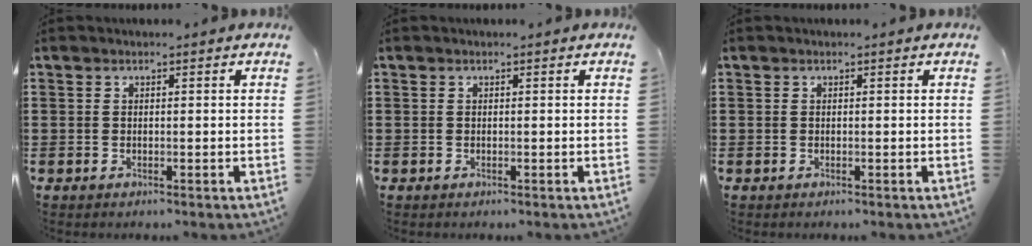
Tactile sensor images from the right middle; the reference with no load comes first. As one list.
[{"total": 0.0}, {"total": 0.0}]